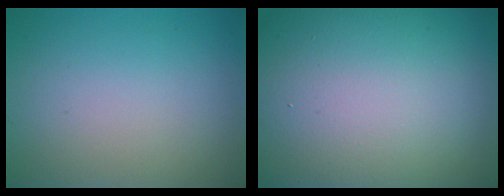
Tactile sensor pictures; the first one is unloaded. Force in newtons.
{"total": 25.5, "press": 25.5, "slide": 1.0}